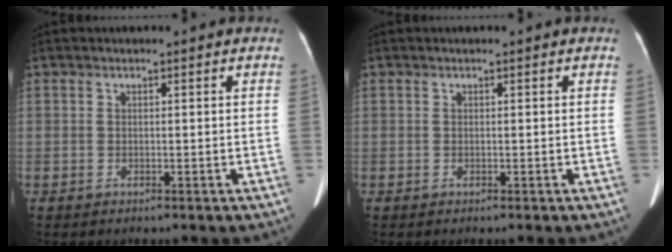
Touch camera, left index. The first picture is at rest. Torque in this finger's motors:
{"motor_torque": [0.16, 0.17, 0.05, 0.02]}